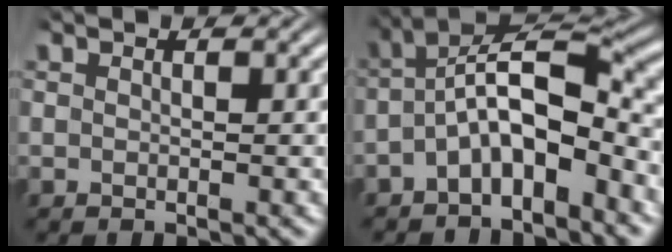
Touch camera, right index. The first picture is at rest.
{"total": 8.2, "force": [-2.4, 5.3, 5.8], "torque": [-0.110, -0.023, -0.036]}